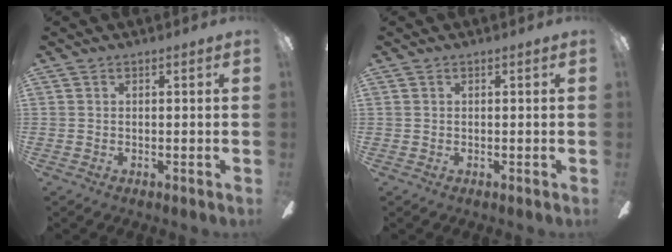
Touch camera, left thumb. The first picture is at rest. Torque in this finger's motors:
{"motor_torque": [-0.06, -0.16, -0.23, 0.12, 0.00]}